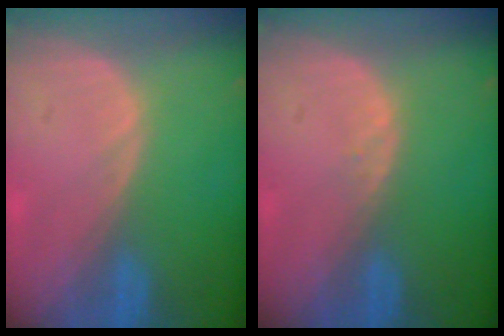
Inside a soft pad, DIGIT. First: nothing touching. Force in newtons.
{"total": 0.7, "press": 0.6, "slide": 0.2}